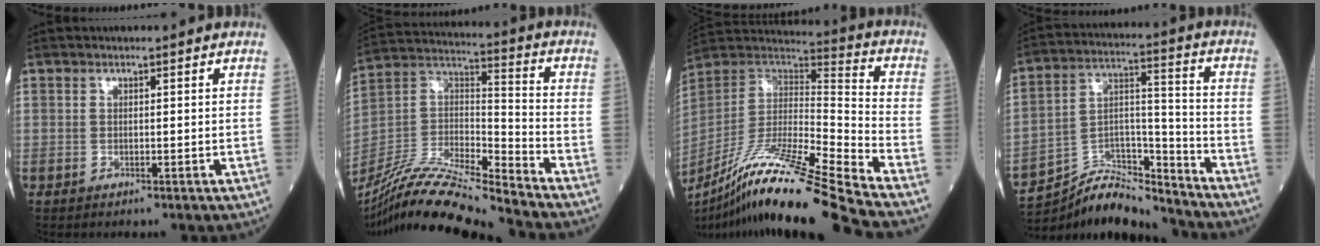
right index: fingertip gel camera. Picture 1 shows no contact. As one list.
[{"total": 19.0, "force": [-17.4, -0.4, 7.7], "torque": [-0.160, 0.012, -0.323]}, {"total": 25.2, "force": [-20.0, -1.9, 15.2], "torque": [-0.267, -0.042, -0.358]}, {"total": 14.3, "force": [-14.0, 1.5, 2.2], "torque": [-0.040, 0.039, -0.244]}]